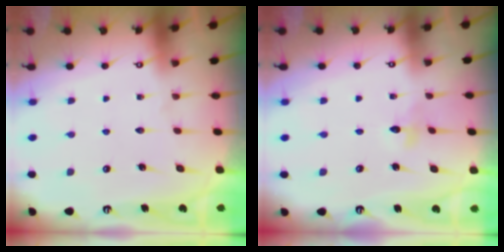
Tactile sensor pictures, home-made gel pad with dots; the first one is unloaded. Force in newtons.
{"total": 3.0, "press": 2.9, "slide": 0.3}